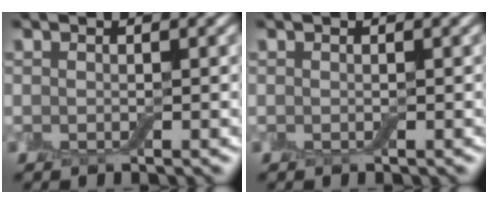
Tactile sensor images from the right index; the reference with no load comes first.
{"total": 0.0}